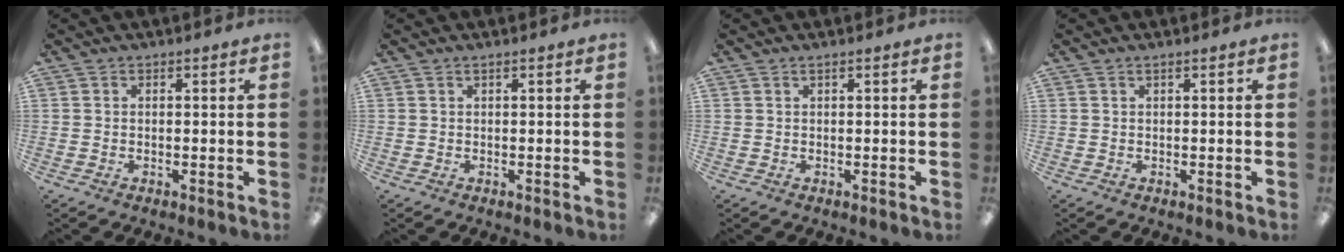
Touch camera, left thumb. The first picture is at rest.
{"total": 0.7, "force": [0.3, 0.0, 0.6], "torque": [-0.011, -0.001, 0.005]}
{"total": 0.8, "force": [0.4, 0.0, 0.7], "torque": [-0.013, 0.000, 0.006]}
{"total": 0.7, "force": [0.4, 0.0, 0.6], "torque": [-0.012, 0.000, 0.006]}